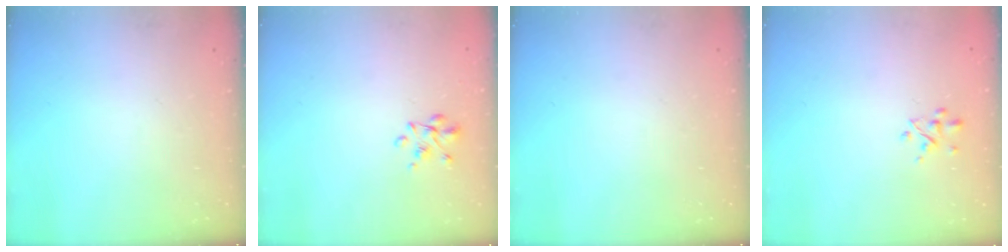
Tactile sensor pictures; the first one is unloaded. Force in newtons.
{"total": 3.7, "press": 3.5, "slide": 1.1}
{"total": 0.0}
{"total": 2.3, "press": 2.3, "slide": 0.6}